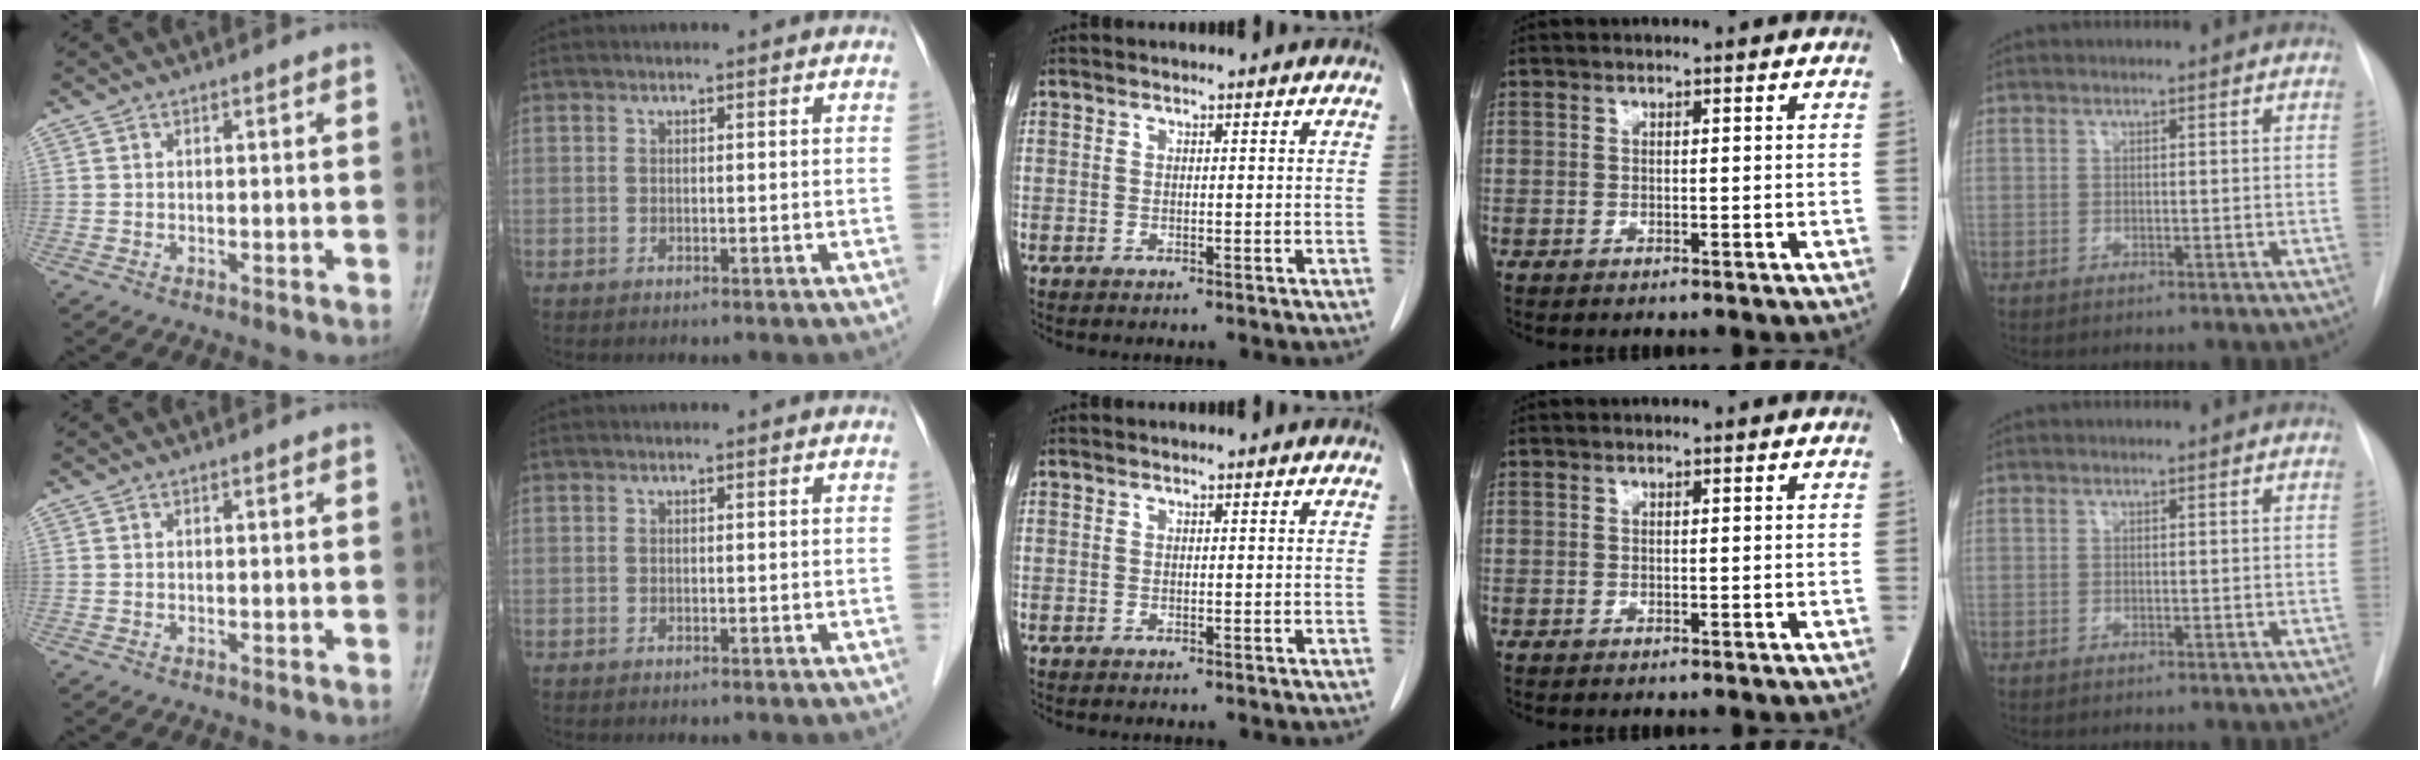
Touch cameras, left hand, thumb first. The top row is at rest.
{}